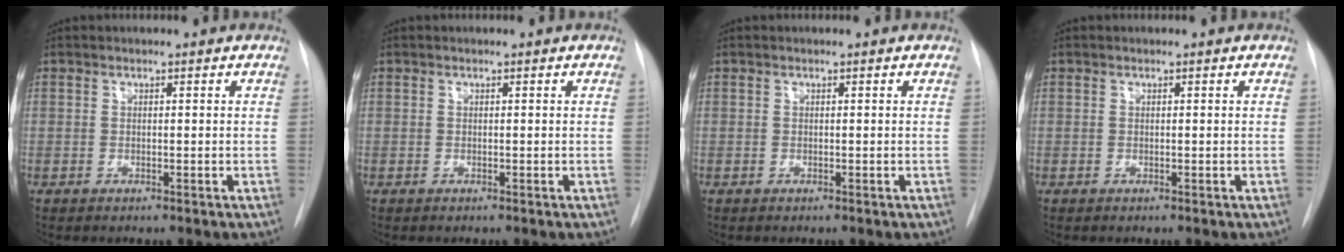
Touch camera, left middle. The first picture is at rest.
{"total": 0.0}
{"total": 0.0}
{"total": 0.0}